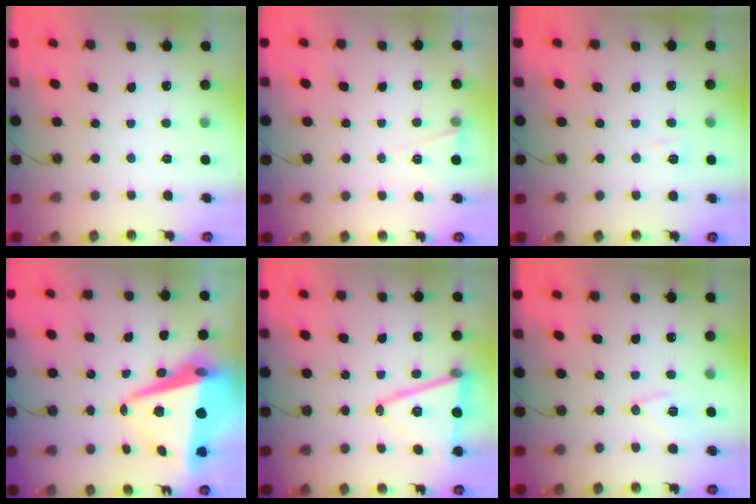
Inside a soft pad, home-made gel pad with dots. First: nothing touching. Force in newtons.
{"total": 5.2, "press": 3.1, "slide": 4.2}
{"total": 5.3, "press": 4.8, "slide": 2.1}
{"total": 16.3, "press": 16.0, "slide": 2.9}
{"total": 14.9, "press": 14.5, "slide": 3.5}
{"total": 9.9, "press": 9.9, "slide": 1.0}